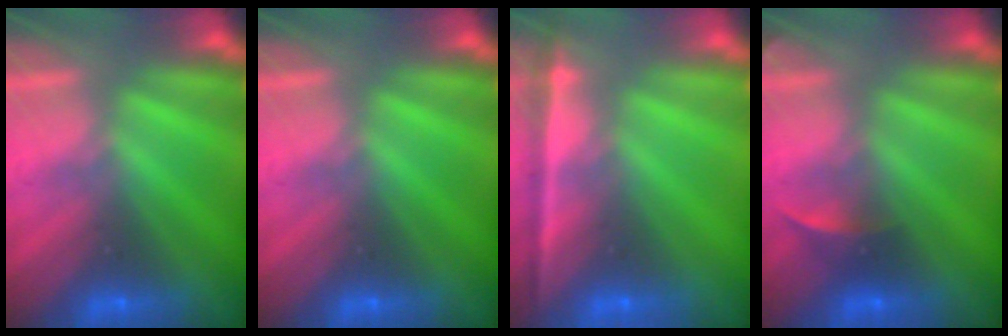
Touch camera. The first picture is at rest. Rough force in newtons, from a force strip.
{"total": 0.0}
{"total": 1.8}
{"total": 2.2}